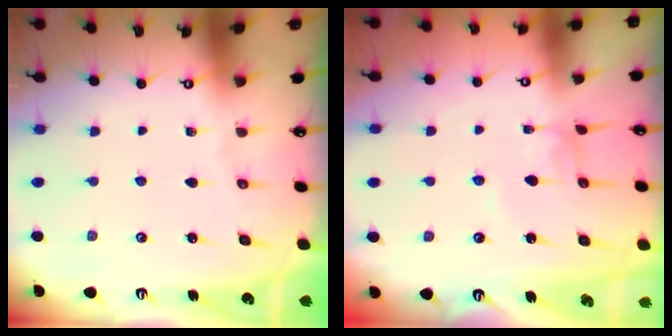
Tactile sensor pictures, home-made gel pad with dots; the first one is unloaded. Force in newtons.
{"total": 2.6, "press": 2.6, "slide": 0.0}